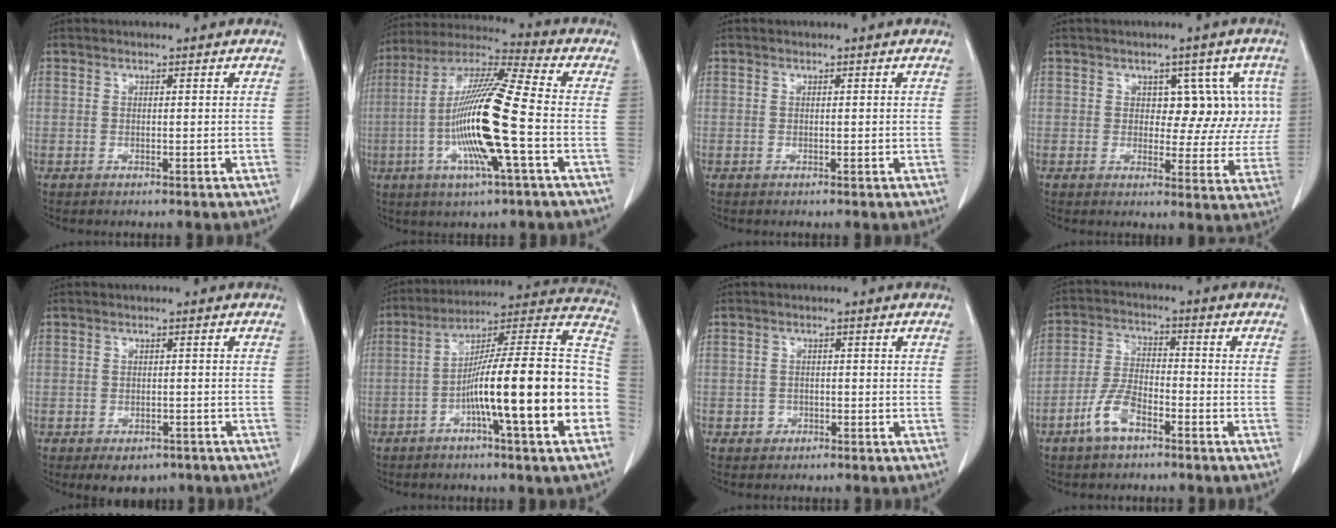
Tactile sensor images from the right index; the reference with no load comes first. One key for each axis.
{"total": 17.0, "fx": -3.4, "fy": 0.3, "fz": 16.7, "tx": -0.330, "ty": -0.005, "tz": -0.071}
{"total": 0.0}
{"total": 7.9, "fx": 1.8, "fy": 5.0, "fz": 5.8, "tx": -0.049, "ty": 0.019, "tz": 0.025}
{"total": 4.9, "fx": -3.5, "fy": 2.9, "fz": 1.9, "tx": -0.015, "ty": 0.001, "tz": -0.040}
{"total": 21.5, "fx": -5.4, "fy": 0.7, "fz": 20.8, "tx": -0.254, "ty": 0.024, "tz": -0.084}
{"total": 1.4, "fx": -0.7, "fy": 1.2, "fz": 0.2, "tx": 0.000, "ty": 0.006, "tz": -0.013}
{"total": 6.8, "fx": -4.1, "fy": 2.7, "fz": 4.7, "tx": -0.107, "ty": 0.005, "tz": -0.081}